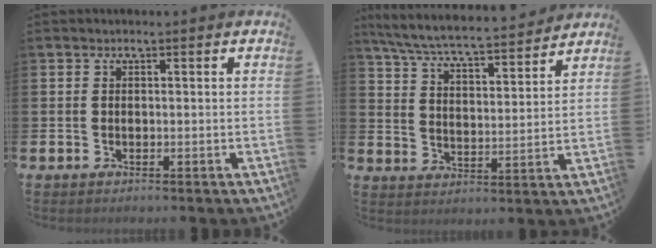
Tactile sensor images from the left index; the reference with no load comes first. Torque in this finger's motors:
{"motor_torque": [1.07, -1.07, 0.87, 0.21]}